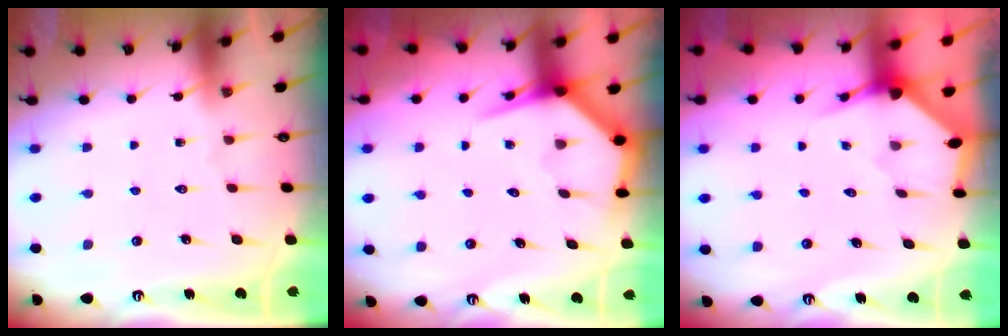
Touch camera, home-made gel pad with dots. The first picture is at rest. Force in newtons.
{"total": 4.1, "press": 4.1, "slide": 0.6}
{"total": 2.9, "press": 2.9, "slide": 0.3}